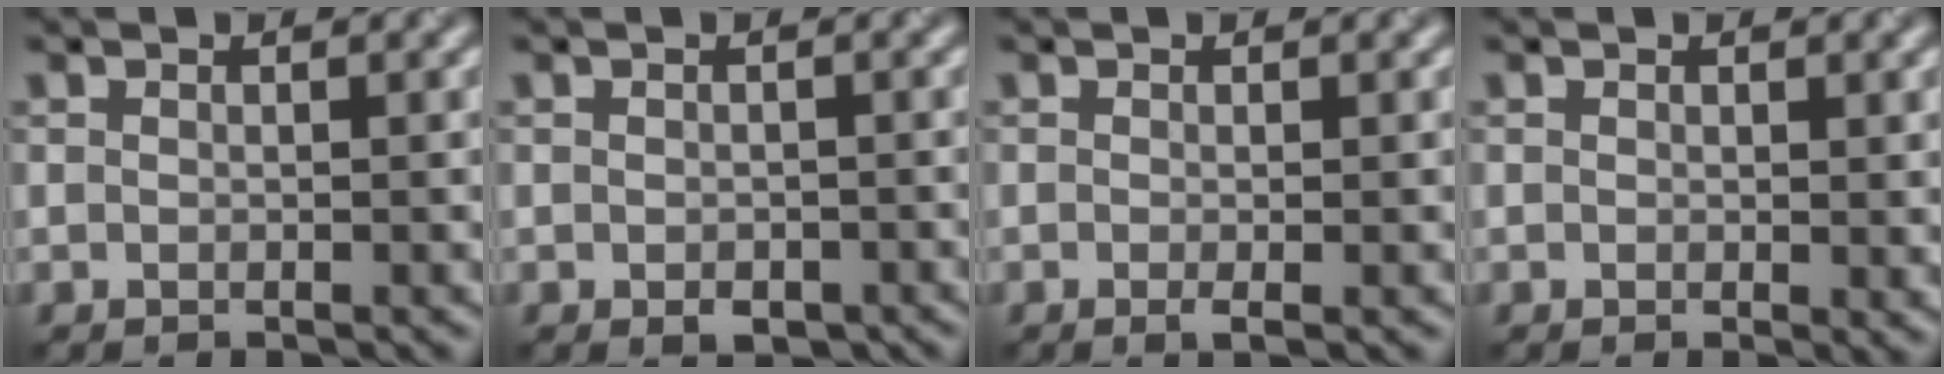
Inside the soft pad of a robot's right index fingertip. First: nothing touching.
{"total": 1.5, "force": [-0.7, 1.0, 0.7], "torque": [-0.012, -0.003, -0.007]}
{"total": 0.8, "force": [-0.3, 0.1, 0.7], "torque": [-0.013, -0.004, -0.004]}
{"total": 1.2, "force": [0.3, 0.4, 1.1], "torque": [-0.012, -0.006, 0.008]}